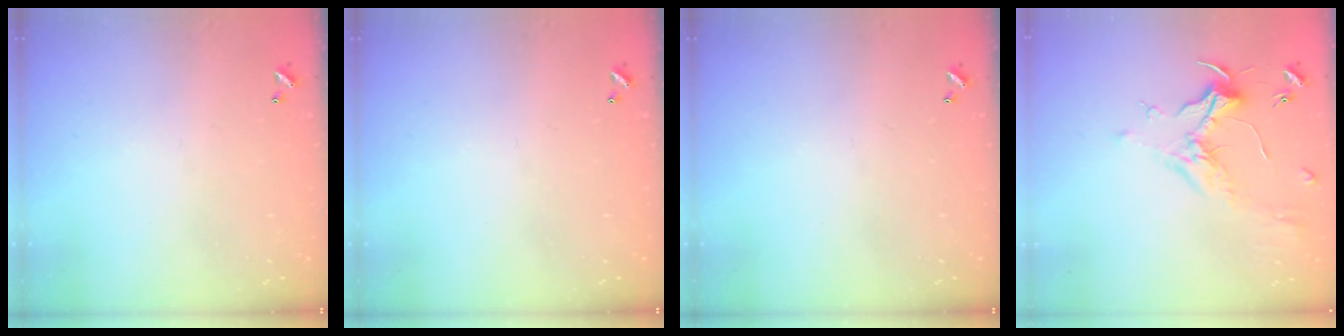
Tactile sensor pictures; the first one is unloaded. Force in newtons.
{"total": 0.0}
{"total": 0.0}
{"total": 2.0, "press": 1.9, "slide": 0.6}